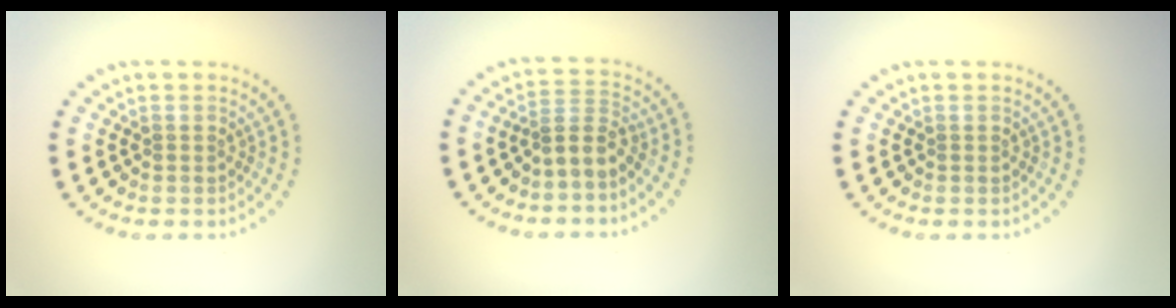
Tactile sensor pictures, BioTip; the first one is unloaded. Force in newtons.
{"total": 2.6, "press": 2.0, "slide": 1.6}
{"total": 0.0}